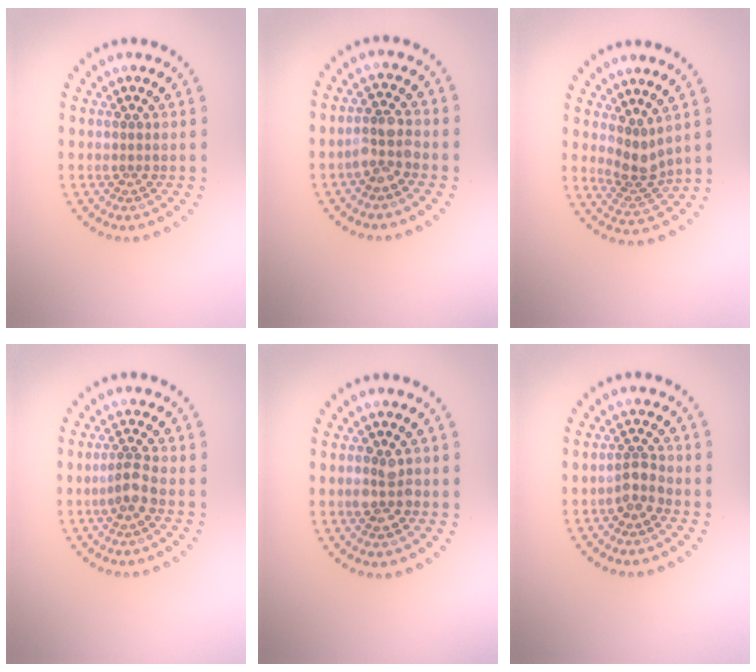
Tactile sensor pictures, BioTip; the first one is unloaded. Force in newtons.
{"total": 2.6, "press": 2.2, "slide": 1.3}
{"total": 2.6, "press": 2.1, "slide": 1.7}
{"total": 2.0, "press": 1.6, "slide": 1.1}
{"total": 2.3, "press": 2.2, "slide": 0.3}
{"total": 1.9, "press": 1.6, "slide": 1.1}